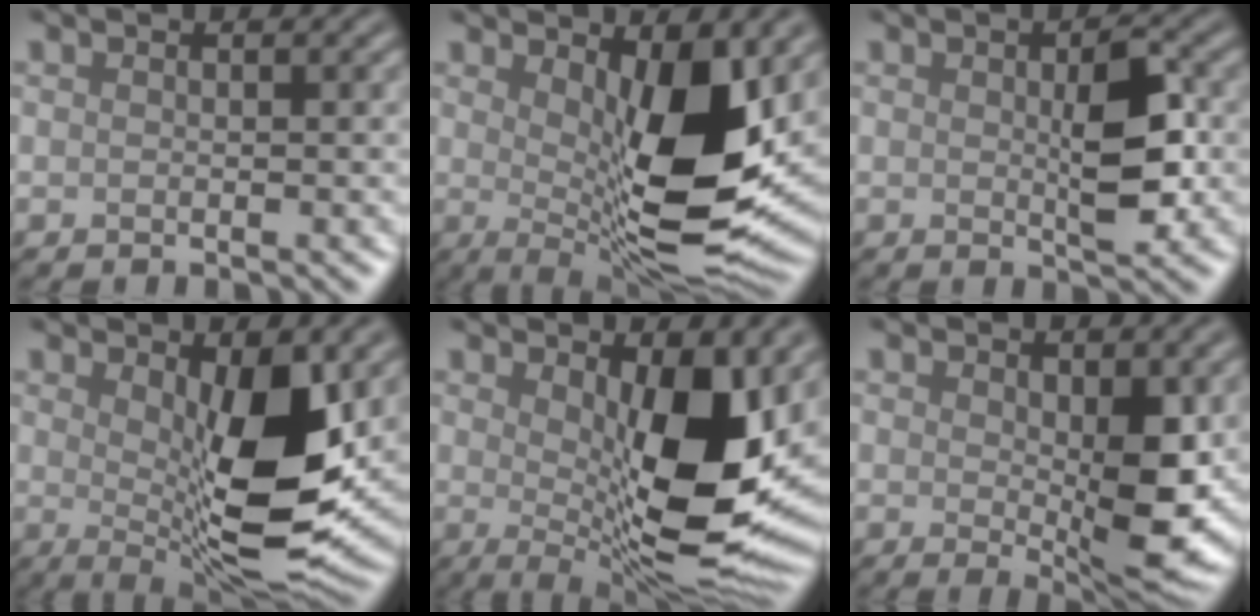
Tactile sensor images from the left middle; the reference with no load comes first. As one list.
[{"total": 10.9, "force": [1.5, 3.7, 10.1], "torque": [-0.152, -0.021, 0.032]}, {"total": 4.0, "force": [0.0, 1.2, 3.8], "torque": [-0.067, 0.000, 0.004]}, {"total": 9.8, "force": [1.1, 3.2, 9.2], "torque": [-0.142, -0.021, 0.025]}, {"total": 12.4, "force": [1.4, 4.5, 11.4], "torque": [-0.160, -0.022, 0.028]}, {"total": 5.8, "force": [0.3, 1.7, 5.6], "torque": [-0.092, -0.016, 0.015]}]